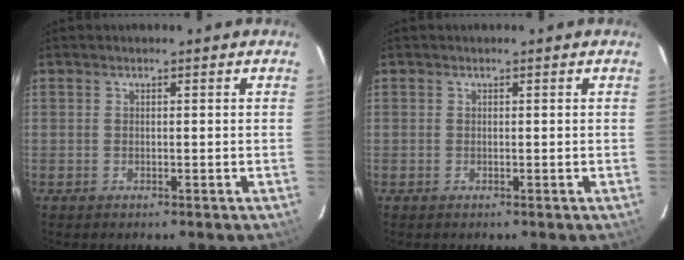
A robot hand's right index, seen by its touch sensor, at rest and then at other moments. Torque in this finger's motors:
{"motor_torque": [0.06, 0.05, 0.01, -0.01]}